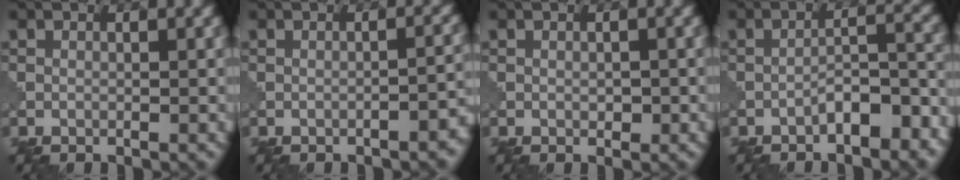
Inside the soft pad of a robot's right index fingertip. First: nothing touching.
{"total": 2.2, "force": [-1.4, 0.7, 1.5], "torque": [-0.015, 0.009, -0.019]}
{"total": 0.7, "force": [0.1, 0.5, 0.4], "torque": [-0.004, -0.002, 0.004]}
{"total": 4.3, "force": [-2.8, 1.6, 2.9], "torque": [-0.041, 0.013, -0.042]}